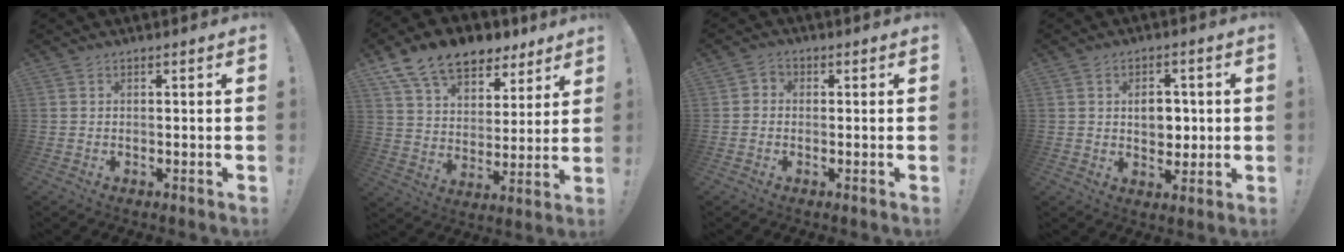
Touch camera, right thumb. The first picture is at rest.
{"total": 15.2, "force": [10.6, 8.7, 6.4], "torque": [-0.108, -0.066, 0.197]}
{"total": 2.1, "force": [-0.9, 1.6, 1.1], "torque": [-0.016, 0.008, -0.016]}
{"total": 7.1, "force": [0.6, 5.6, 4.4], "torque": [-0.055, 0.003, 0.010]}